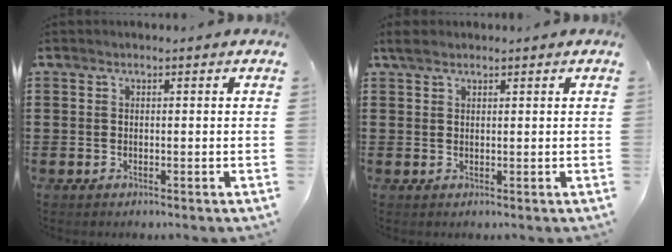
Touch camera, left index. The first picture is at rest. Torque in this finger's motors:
{"motor_torque": [0.10, 0.18, 0.04, 0.03]}